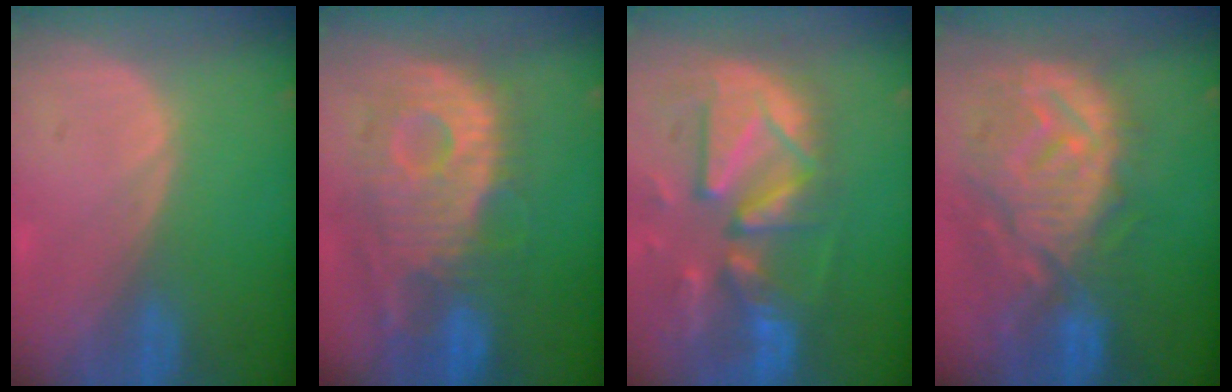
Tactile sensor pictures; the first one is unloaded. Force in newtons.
{"total": 11.8, "press": 10.6, "slide": 5.1}
{"total": 13.3, "press": 11.4, "slide": 6.7}
{"total": 12.6, "press": 11.2, "slide": 5.9}